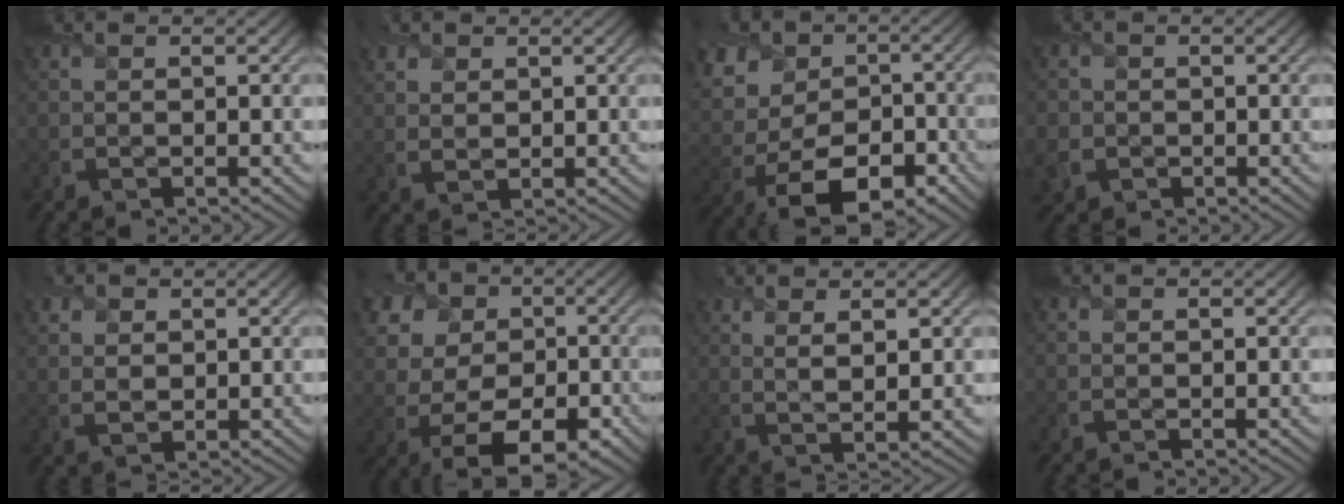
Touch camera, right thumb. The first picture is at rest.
{"total": 2.4, "force": [1.6, 1.4, 1.2], "torque": [-0.030, 0.002, 0.035]}
{"total": 13.2, "force": [-1.5, 9.8, 8.7], "torque": [-0.179, -0.005, -0.025]}
{"total": 3.9, "force": [-0.9, 3.6, 1.2], "torque": [-0.044, -0.009, -0.026]}
{"total": 2.7, "force": [1.6, 1.6, 1.5], "torque": [-0.038, 0.001, 0.033]}
{"total": 13.6, "force": [0.3, 10.6, 8.5], "torque": [-0.168, 0.010, -0.003]}
{"total": 4.0, "force": [2.1, 0.6, 3.3], "torque": [-0.061, -0.001, 0.043]}
{"total": 0.0}